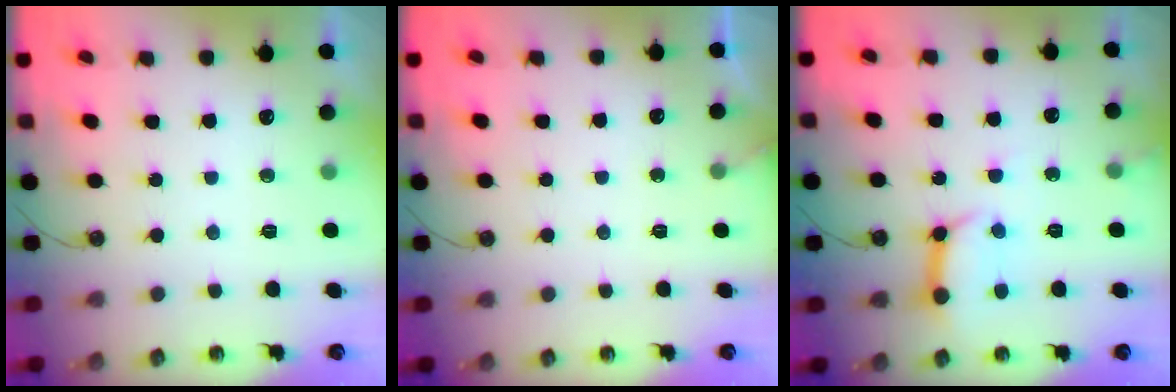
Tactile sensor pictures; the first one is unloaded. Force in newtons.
{"total": 2.2, "press": 2.2, "slide": 0.1}
{"total": 10.4, "press": 10.3, "slide": 1.4}